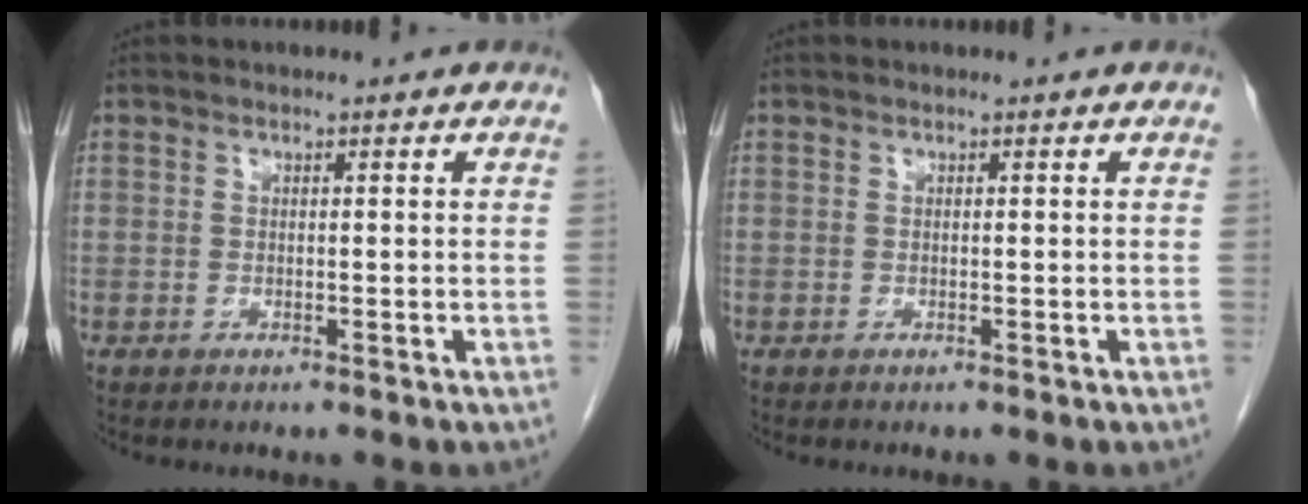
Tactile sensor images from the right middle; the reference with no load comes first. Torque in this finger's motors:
{"motor_torque": [-0.03, -0.10, -0.01, 0.00]}